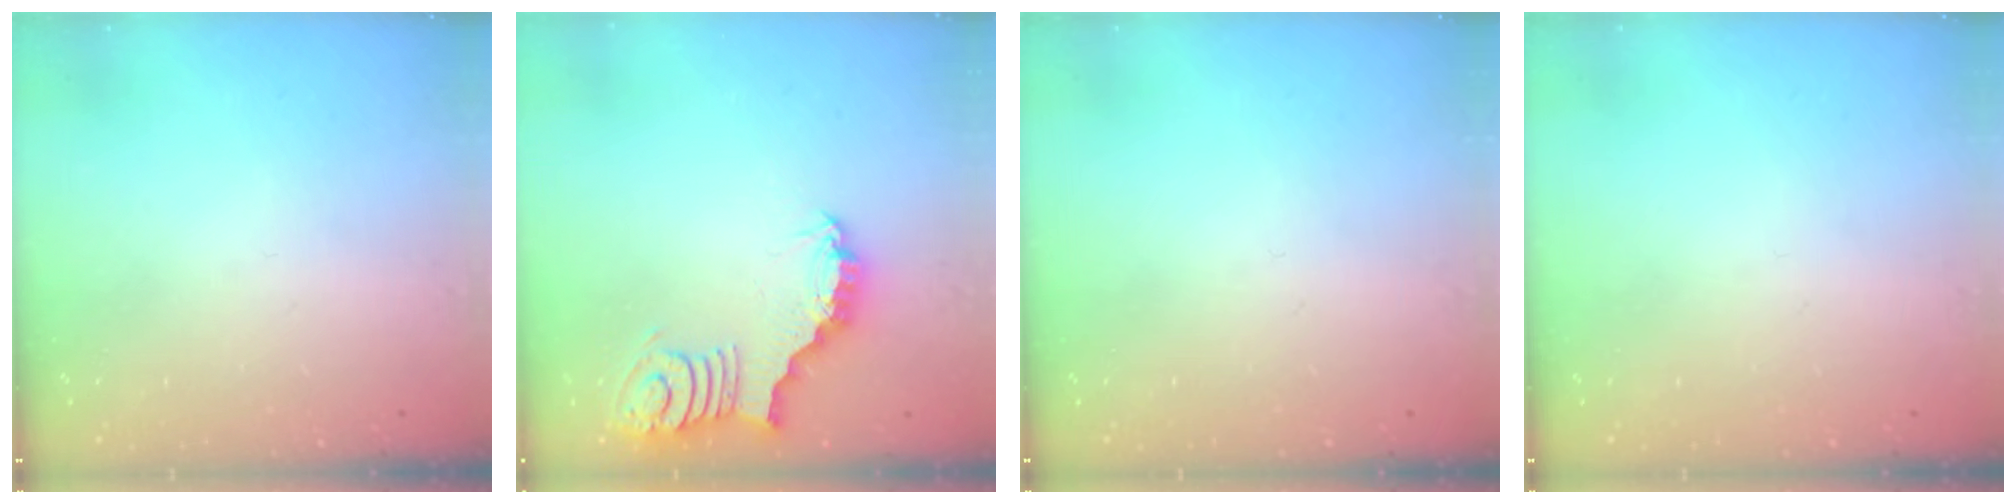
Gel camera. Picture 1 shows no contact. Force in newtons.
{"total": 3.0, "press": 3.0, "slide": 0.3}
{"total": 0.0}
{"total": 0.0}